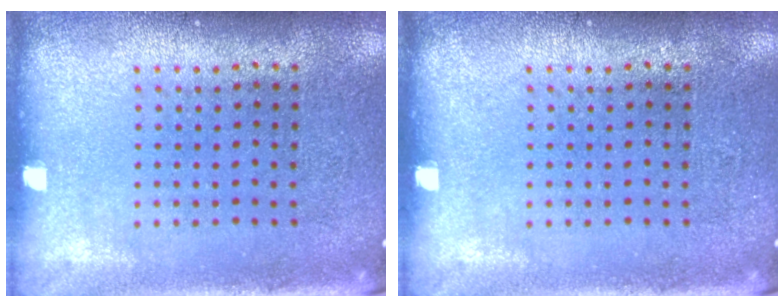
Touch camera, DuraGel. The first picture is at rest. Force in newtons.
{"total": 0.0}